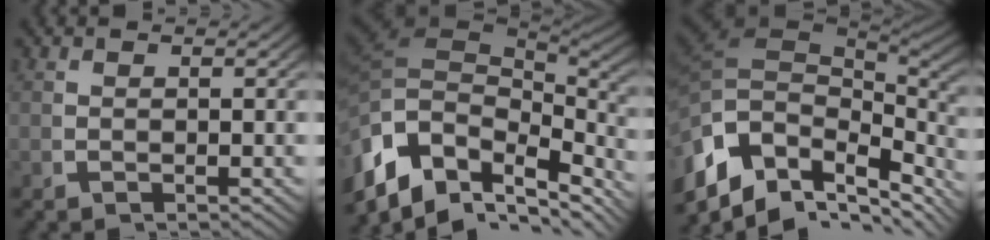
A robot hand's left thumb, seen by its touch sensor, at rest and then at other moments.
{"total": 14.2, "force": [-2.1, 10.0, 9.9], "torque": [-0.174, -0.032, -0.017]}
{"total": 14.7, "force": [-2.4, 10.3, 10.3], "torque": [-0.183, -0.035, -0.019]}